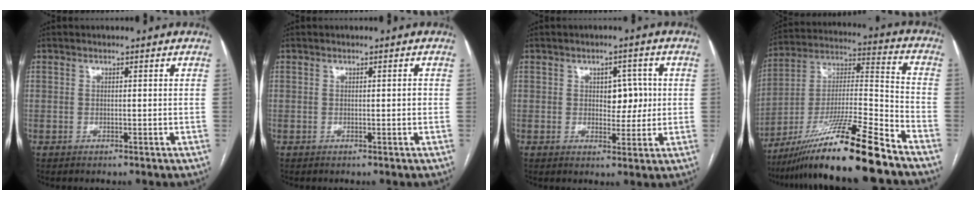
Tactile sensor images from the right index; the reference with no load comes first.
{"total": 0.6, "force": [-0.1, 0.1, 0.6], "torque": [-0.005, 0.001, -0.001]}
{"total": 4.6, "force": [0.6, 2.8, 3.6], "torque": [-0.039, 0.009, 0.013]}
{"total": 20.2, "force": [-15.2, -0.7, 13.4], "torque": [-0.255, -0.022, -0.274]}